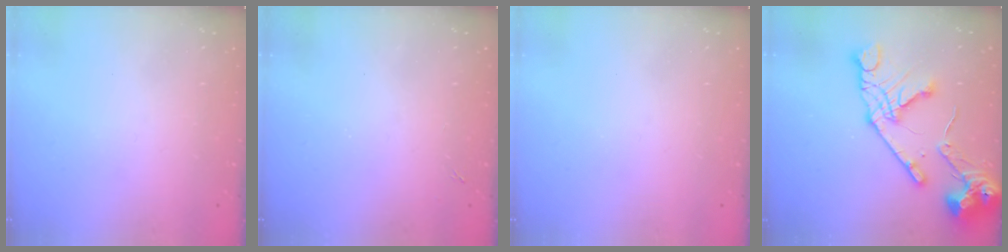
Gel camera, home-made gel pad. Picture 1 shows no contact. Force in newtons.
{"total": 1.7, "press": 1.6, "slide": 0.3}
{"total": 0.0}
{"total": 18.1, "press": 18.0, "slide": 2.2}